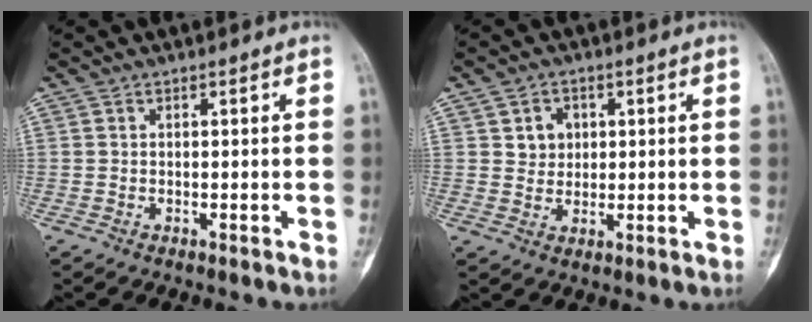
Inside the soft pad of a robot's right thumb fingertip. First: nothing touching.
{"total": 4.4, "force": [1.3, 3.8, 1.8], "torque": [-0.004, -0.003, 0.020]}